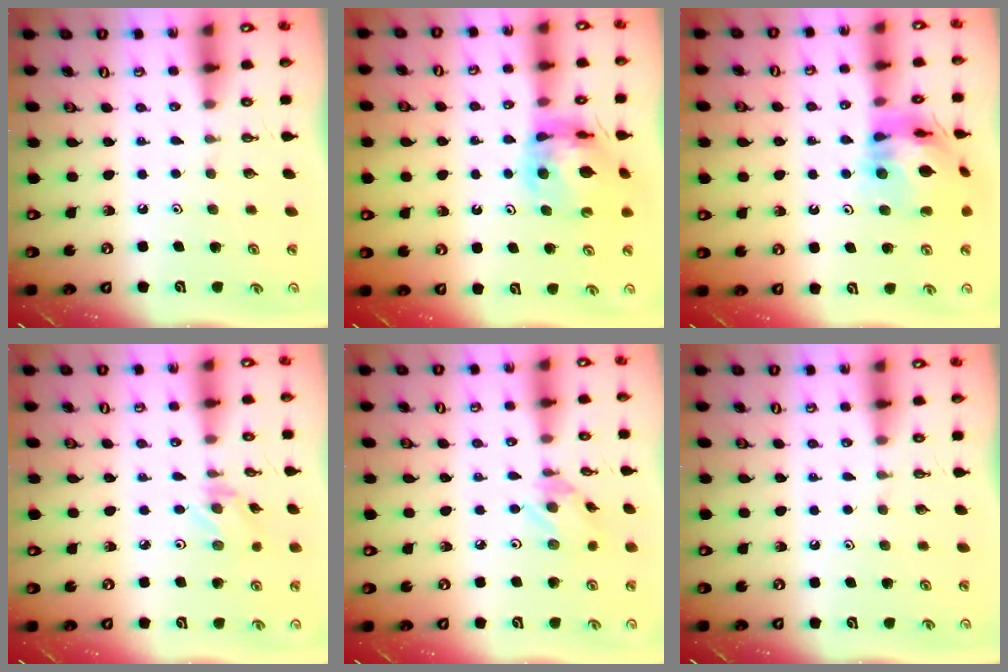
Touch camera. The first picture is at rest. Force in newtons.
{"total": 12.6, "press": 12.5, "slide": 1.4}
{"total": 15.1, "press": 15.0, "slide": 1.8}
{"total": 1.2, "press": 1.2, "slide": 0.2}
{"total": 2.7, "press": 2.7, "slide": 0.1}
{"total": 0.0}